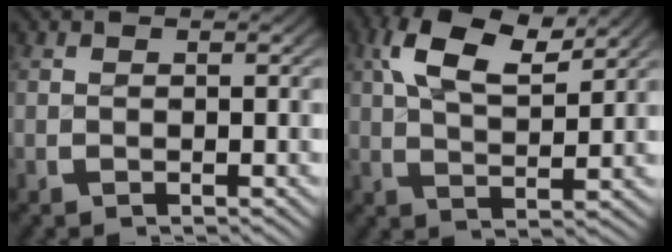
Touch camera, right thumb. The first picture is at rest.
{"total": 6.1, "force": [3.6, 2.4, 4.3], "torque": [-0.089, -0.002, 0.068]}